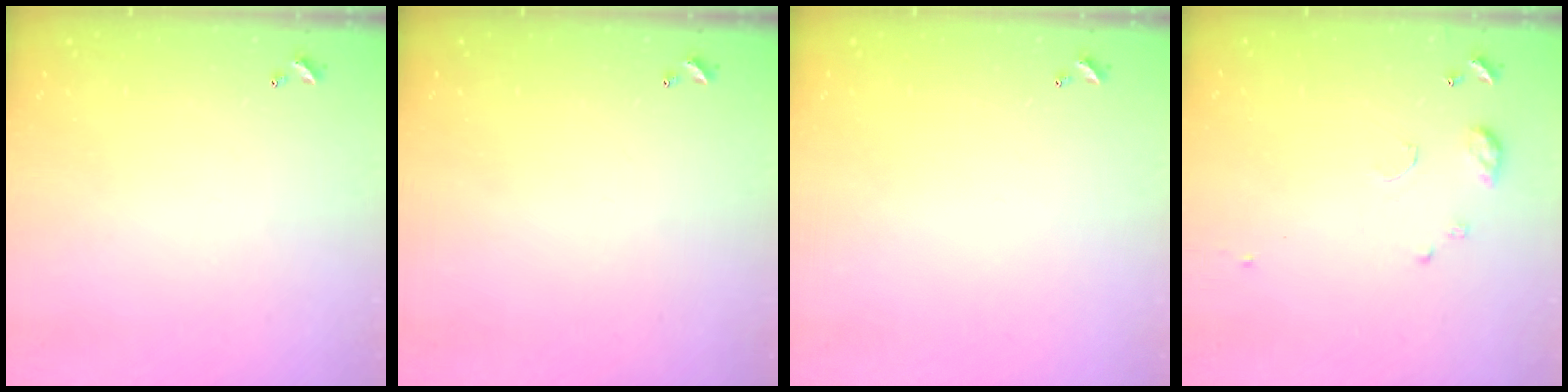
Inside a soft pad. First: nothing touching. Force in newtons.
{"total": 0.0}
{"total": 0.0}
{"total": 7.9, "press": 7.8, "slide": 0.8}